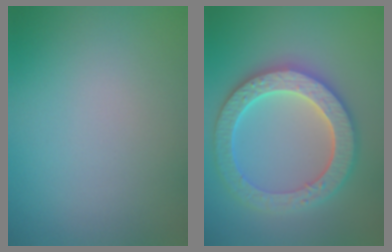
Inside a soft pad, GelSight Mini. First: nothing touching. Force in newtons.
{"total": 6.4, "press": 6.2, "slide": 1.3}